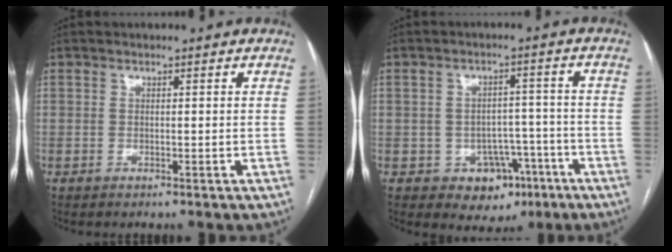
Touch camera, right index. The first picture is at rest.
{"total": 6.9, "force": [-3.2, 5.6, 2.3], "torque": [-0.012, 0.023, -0.033]}